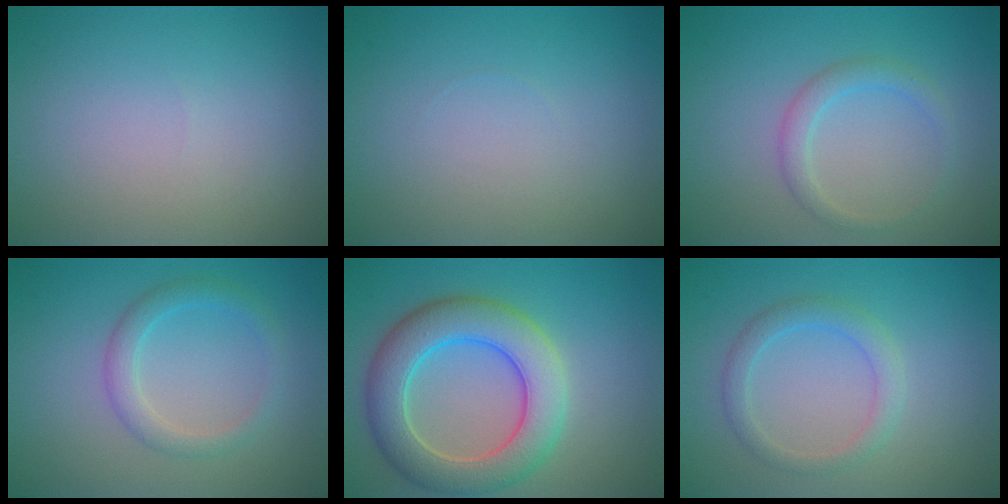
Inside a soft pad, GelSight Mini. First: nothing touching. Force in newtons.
{"total": 0.0}
{"total": 2.0, "press": 2.0, "slide": 0.0}
{"total": 2.5, "press": 2.4, "slide": 0.2}
{"total": 7.4, "press": 7.4, "slide": 0.5}
{"total": 2.3, "press": 2.3, "slide": 0.1}